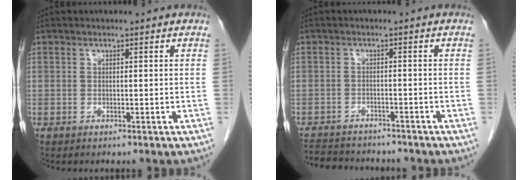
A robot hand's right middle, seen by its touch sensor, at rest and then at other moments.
{"total": 9.9, "force": [-9.1, 2.6, 2.8], "torque": [-0.055, 0.003, -0.127]}